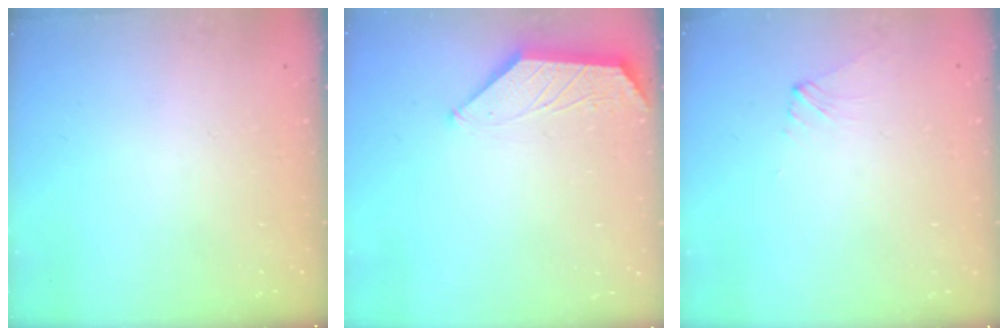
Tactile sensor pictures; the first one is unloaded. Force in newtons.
{"total": 0.8, "press": 0.8, "slide": 0.2}
{"total": 1.8, "press": 1.8, "slide": 0.3}